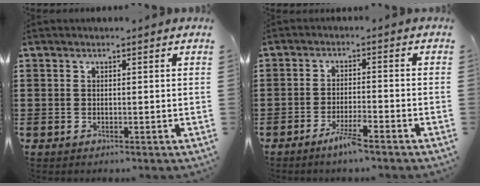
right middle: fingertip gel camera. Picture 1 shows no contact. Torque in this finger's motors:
{"motor_torque": [2.14, 0.00, 0.15, 0.09]}